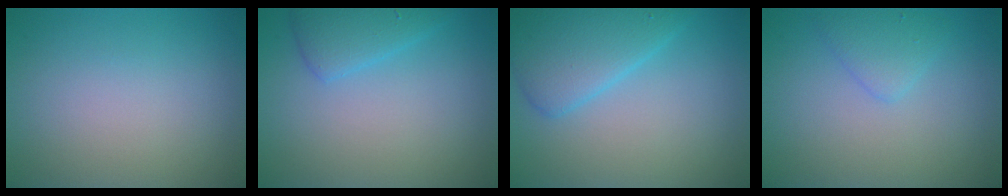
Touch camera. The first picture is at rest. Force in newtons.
{"total": 2.5, "press": 2.5, "slide": 0.2}
{"total": 4.9, "press": 4.9, "slide": 0.2}
{"total": 1.9, "press": 1.9, "slide": 0.0}